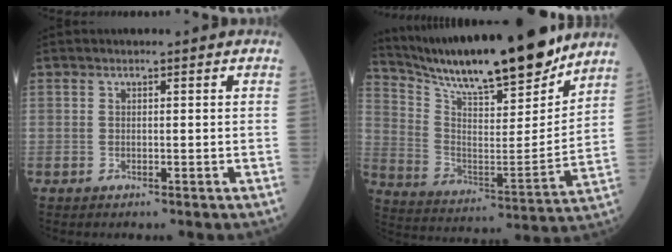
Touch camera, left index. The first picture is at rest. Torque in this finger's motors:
{"motor_torque": [0.35, -0.72, 0.39, 0.09]}